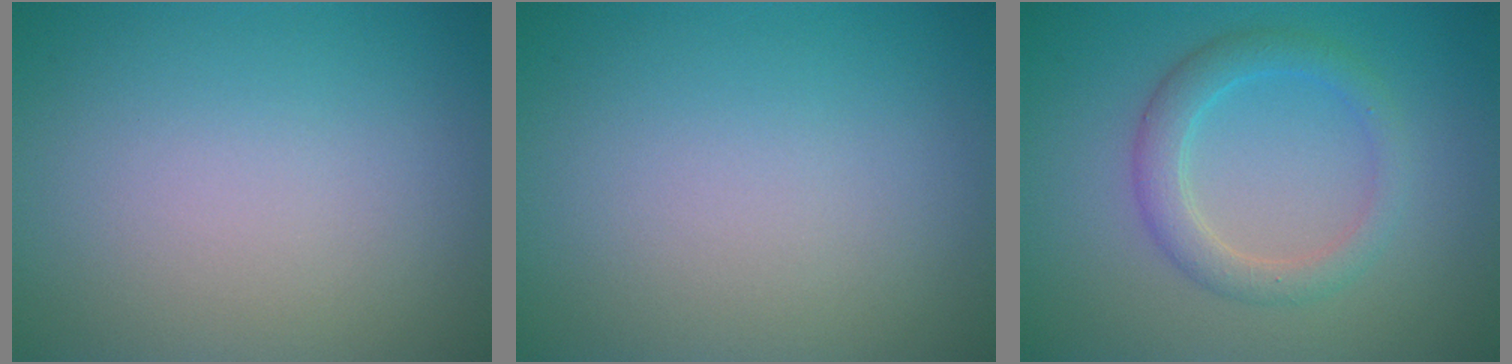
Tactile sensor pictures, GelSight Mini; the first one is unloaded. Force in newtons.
{"total": 0.0}
{"total": 3.0, "press": 3.0, "slide": 0.2}